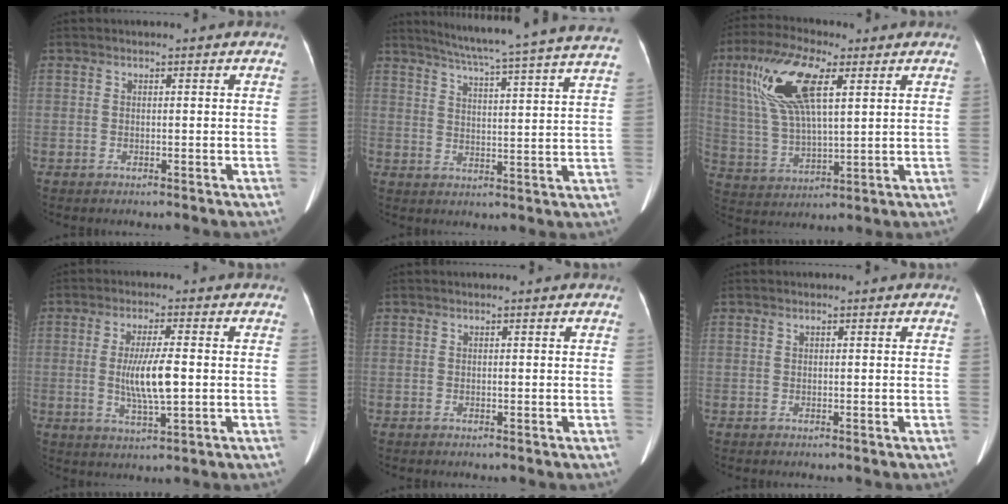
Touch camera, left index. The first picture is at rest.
{"total": 24.7, "force": [22.2, -1.1, 10.6], "torque": [-0.166, -0.047, 0.274]}
{"total": 13.5, "force": [5.4, 4.0, 11.7], "torque": [-0.256, 0.019, 0.105]}
{"total": 7.0, "force": [-0.4, 0.8, 6.9], "torque": [-0.138, -0.010, -0.008]}
{"total": 0.0}
{"total": 0.0}